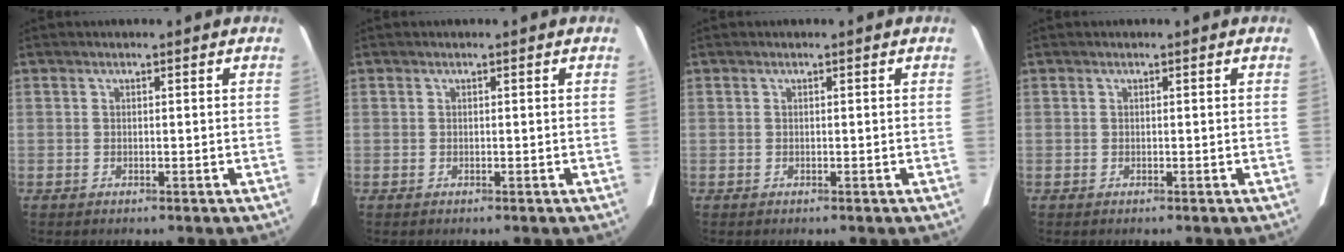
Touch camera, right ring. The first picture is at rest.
{"total": 0.0}
{"total": 0.0}
{"total": 0.0}